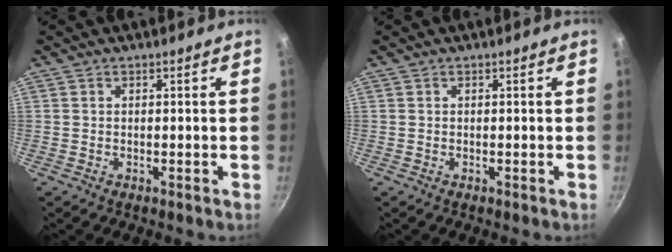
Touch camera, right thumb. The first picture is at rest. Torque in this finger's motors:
{"motor_torque": [-0.10, 0.10, 0.39, 0.39, 0.00]}